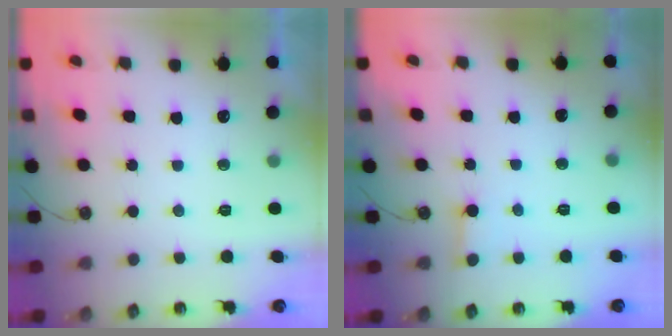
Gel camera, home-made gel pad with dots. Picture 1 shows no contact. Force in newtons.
{"total": 2.7, "press": 2.7, "slide": 0.2}